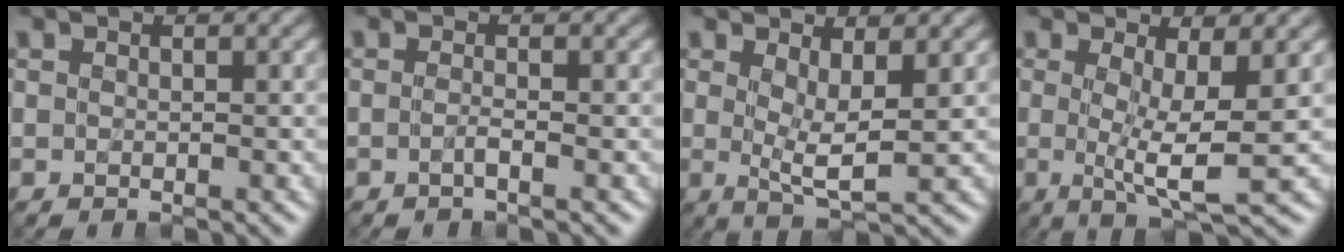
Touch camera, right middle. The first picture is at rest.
{"total": 1.0, "force": [-0.8, -0.1, 0.6], "torque": [-0.011, 0.001, -0.017]}
{"total": 2.8, "force": [0.6, 0.5, 2.7], "torque": [-0.054, -0.009, 0.013]}
{"total": 4.0, "force": [0.0, 0.2, 4.0], "torque": [-0.070, -0.009, -0.001]}